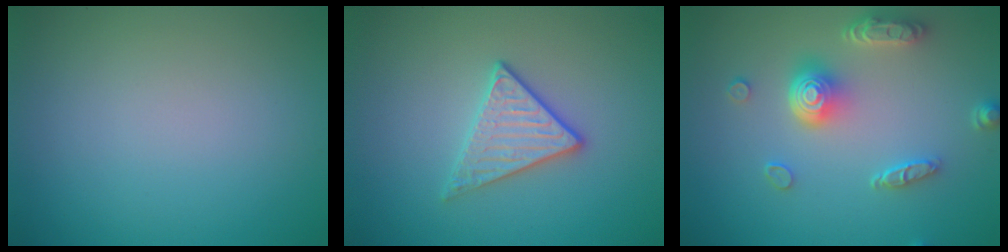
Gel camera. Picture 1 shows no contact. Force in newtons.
{"total": 2.8, "press": 2.7, "slide": 0.8}
{"total": 4.9, "press": 3.7, "slide": 3.1}